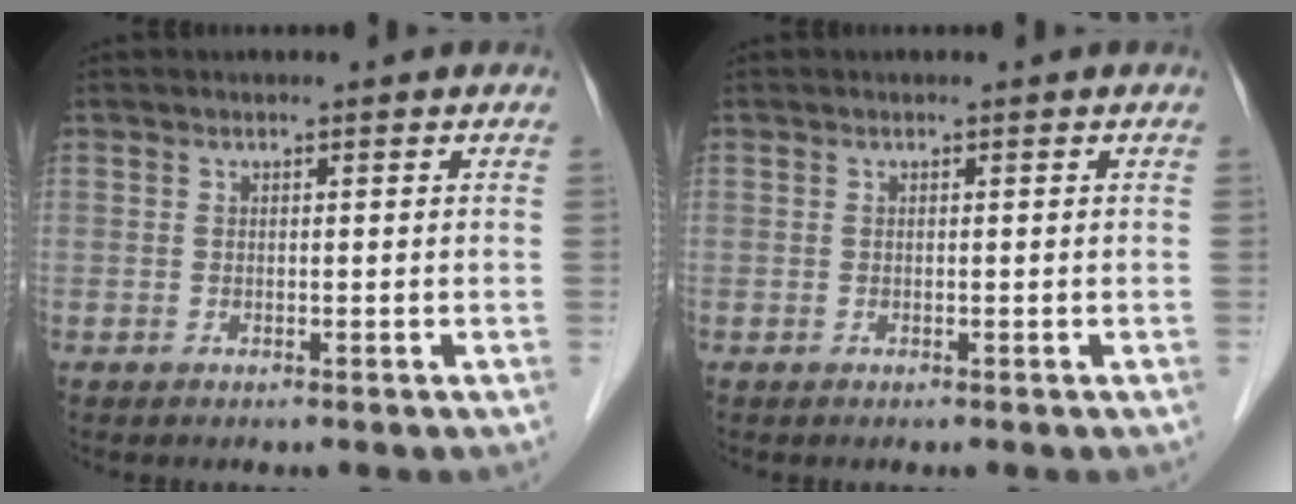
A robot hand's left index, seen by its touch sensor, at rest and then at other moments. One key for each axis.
{"total": 0.0}